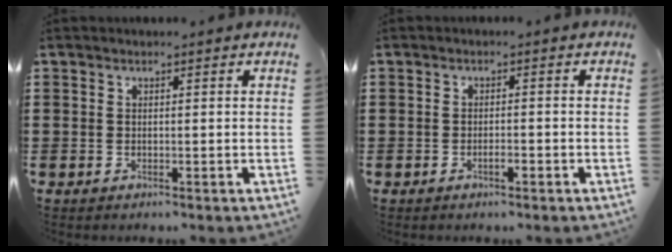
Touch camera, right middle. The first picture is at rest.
{"total": 1.3, "force": [-0.8, 0.4, 1.0], "torque": [-0.022, -0.004, -0.013]}